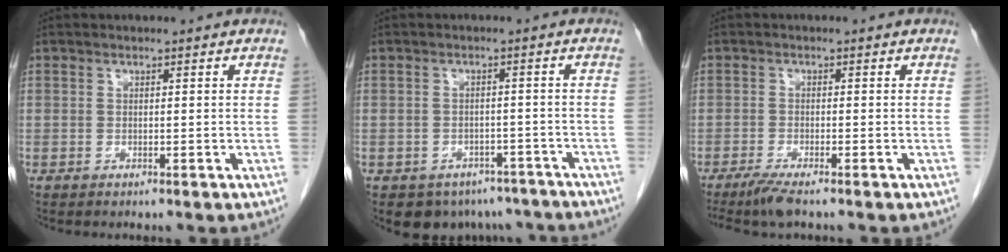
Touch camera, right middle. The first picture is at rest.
{"total": 8.8, "force": [-6.8, 5.4, 1.6], "torque": [-0.011, 0.009, -0.075]}
{"total": 3.8, "force": [-2.9, 0.0, 2.4], "torque": [-0.046, -0.010, -0.056]}